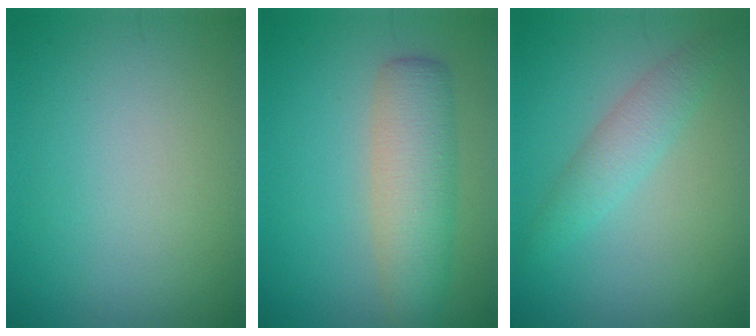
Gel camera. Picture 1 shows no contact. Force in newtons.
{"total": 5.1, "press": 5.1, "slide": 0.2}
{"total": 2.5, "press": 2.5, "slide": 0.1}